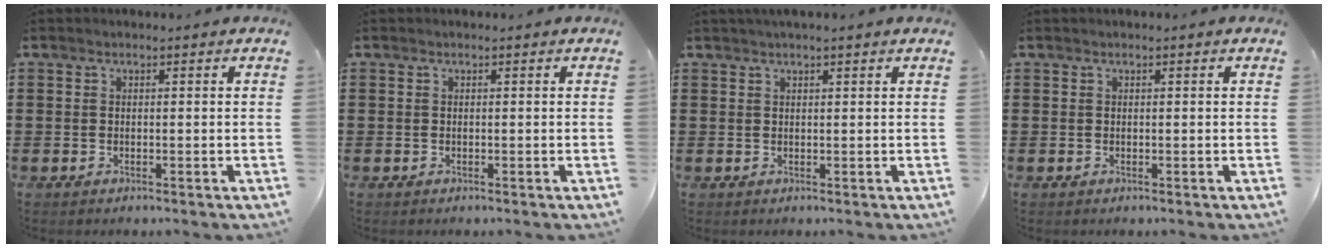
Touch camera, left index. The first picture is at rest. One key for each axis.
{"total": 0.0}
{"total": 1.1, "fx": 0.9, "fy": -0.1, "fz": 0.6, "tx": -0.011, "ty": 0.000, "tz": 0.016}
{"total": 0.0}